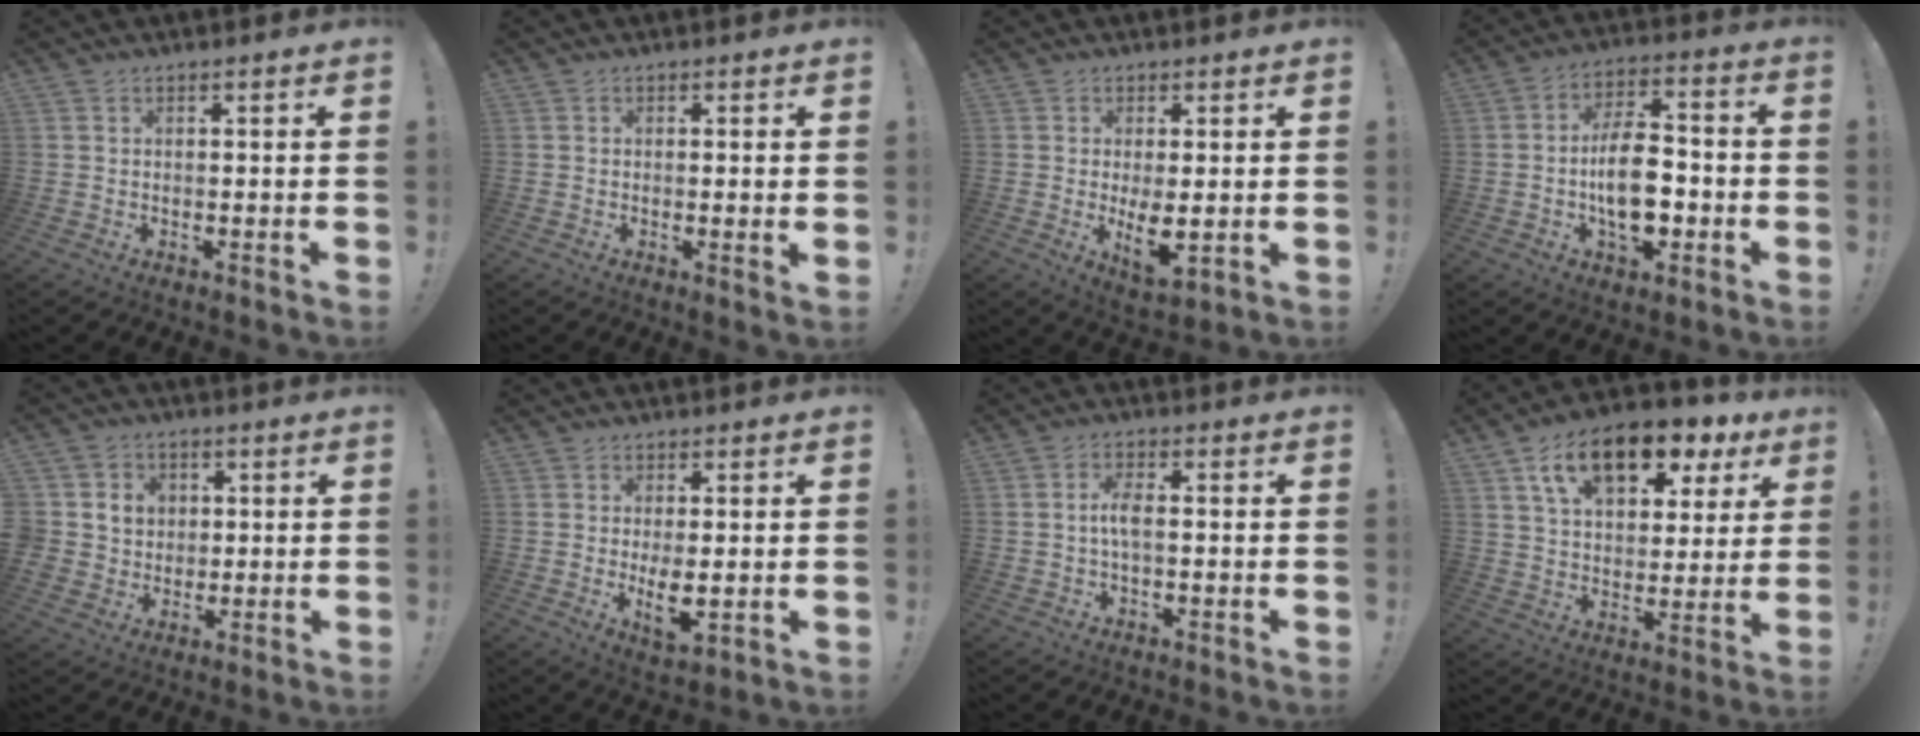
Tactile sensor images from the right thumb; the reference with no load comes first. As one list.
[{"total": 1.6, "force": [0.4, -0.1, 1.5], "torque": [-0.013, -0.009, 0.005]}, {"total": 6.9, "force": [0.3, 2.6, 6.4], "torque": [-0.094, -0.020, 0.009]}, {"total": 13.8, "force": [-3.0, 7.8, 11.0], "torque": [-0.193, 0.015, -0.052]}, {"total": 7.1, "force": [0.9, 6.9, 1.4], "torque": [-0.034, -0.001, 0.022]}, {"total": 6.2, "force": [0.0, 2.3, 5.7], "torque": [-0.093, -0.015, 0.003]}, {"total": 4.2, "force": [-0.4, 1.6, 3.9], "torque": [-0.090, 0.007, -0.012]}, {"total": 16.5, "force": [9.4, 8.9, 10.3], "torque": [-0.165, -0.045, 0.164]}]